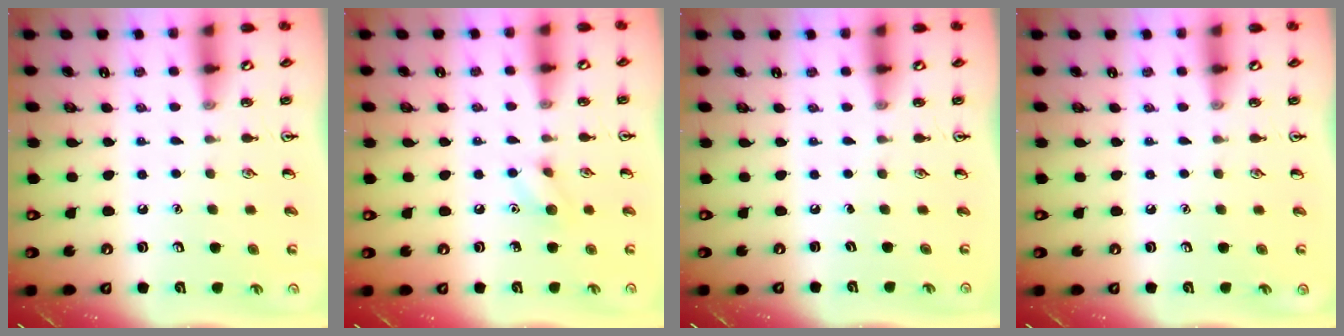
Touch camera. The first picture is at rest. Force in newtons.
{"total": 6.1, "press": 6.0, "slide": 1.1}
{"total": 0.0}
{"total": 0.0}